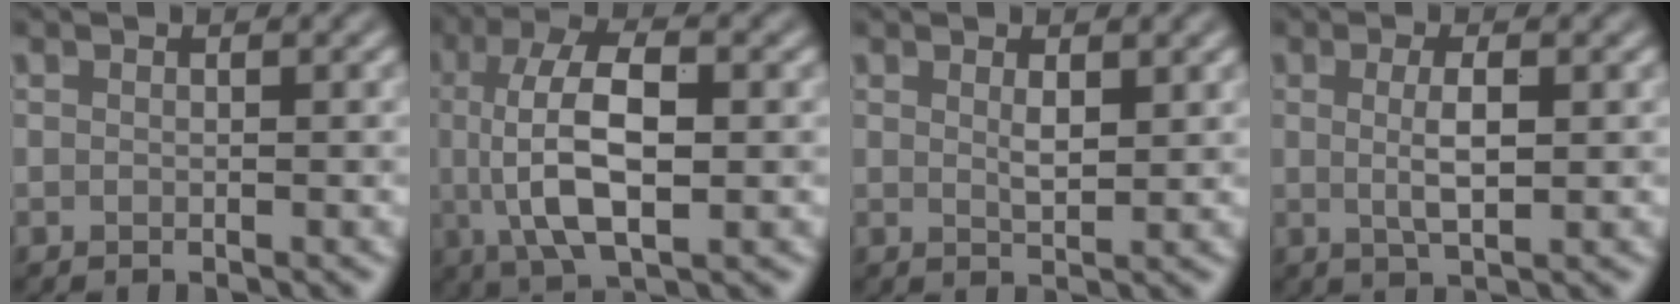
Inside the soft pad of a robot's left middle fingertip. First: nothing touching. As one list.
[{"total": 8.6, "force": [0.3, 3.5, 7.9], "torque": [-0.147, 0.008, -0.001]}, {"total": 1.4, "force": [0.7, 0.4, 1.1], "torque": [-0.022, -0.005, 0.014]}, {"total": 2.9, "force": [0.3, 0.7, 2.8], "torque": [-0.052, 0.000, 0.005]}]